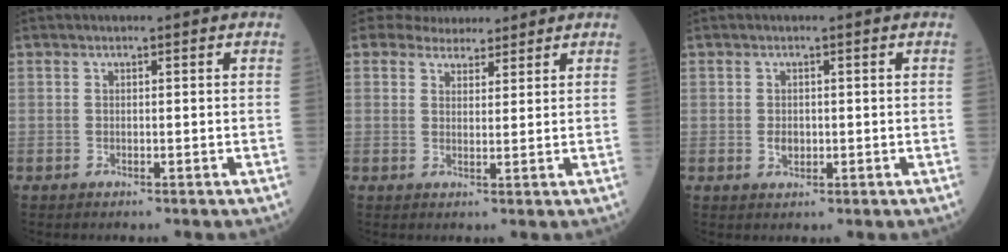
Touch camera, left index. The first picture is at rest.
{"total": 4.7, "force": [4.2, 2.0, 0.7], "torque": [-0.007, 0.011, 0.064]}
{"total": 1.6, "force": [-0.2, 1.2, 1.0], "torque": [-0.021, 0.000, 0.002]}